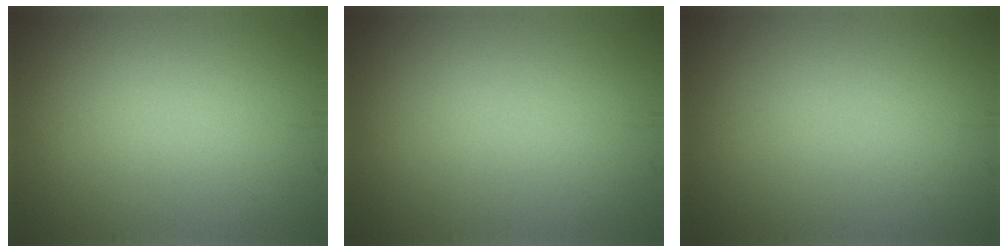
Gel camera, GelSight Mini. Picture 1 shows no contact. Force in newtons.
{"total": 0.0}
{"total": 0.0}